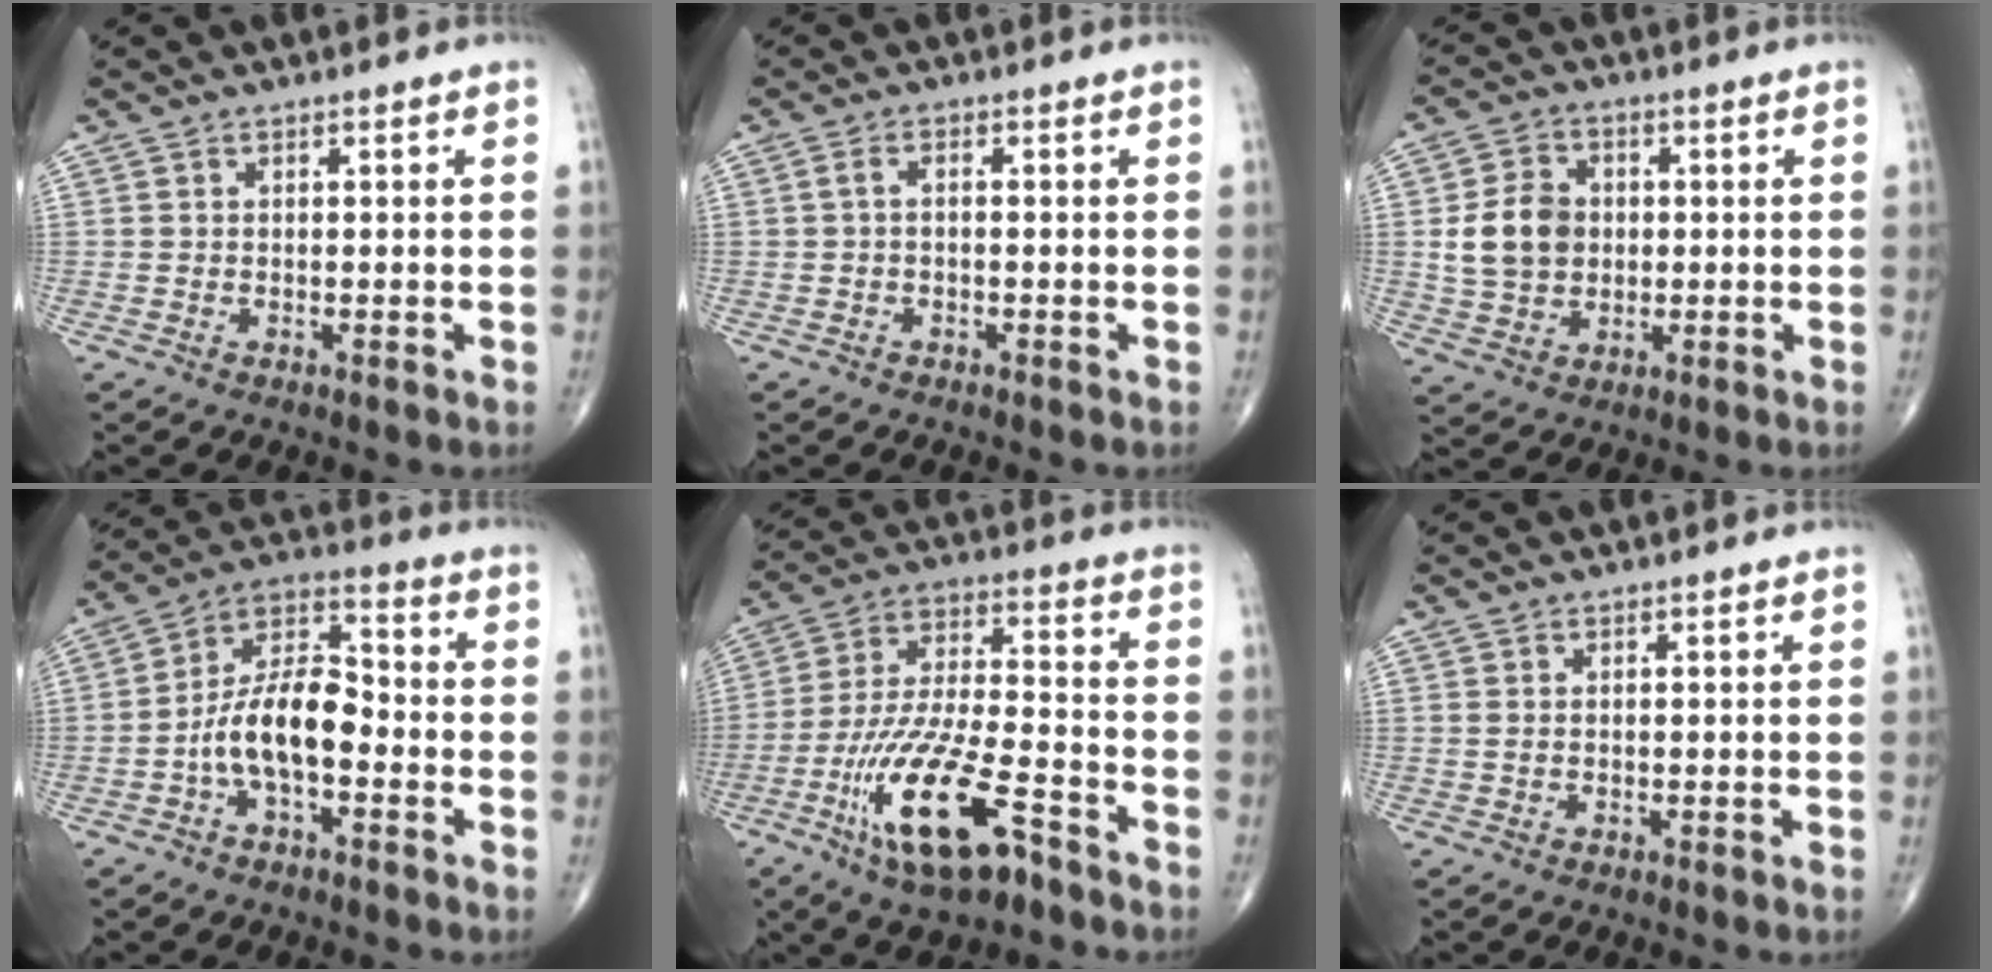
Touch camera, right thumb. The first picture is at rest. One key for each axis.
{"total": 1.5, "fx": -0.2, "fy": 0.7, "fz": 1.3, "tx": -0.023, "ty": 0.010, "tz": -0.005}
{"total": 9.6, "fx": 0.7, "fy": 7.8, "fz": 5.7, "tx": -0.084, "ty": 0.006, "tz": 0.014}
{"total": 12.6, "fx": -3.2, "fy": 6.3, "fz": 10.4, "tx": -0.178, "ty": 0.046, "tz": -0.068}
{"total": 18.6, "fx": -9.8, "fy": 6.2, "fz": 14.5, "tx": -0.282, "ty": 0.047, "tz": -0.174}
{"total": 0.6, "fx": 0.1, "fy": 0.4, "fz": 0.5, "tx": -0.014, "ty": 0.003, "tz": 0.005}